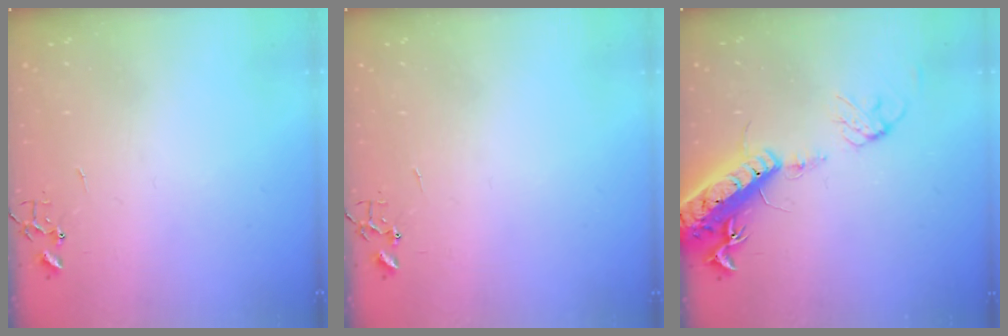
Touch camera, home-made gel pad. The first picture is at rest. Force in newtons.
{"total": 0.0}
{"total": 18.0, "press": 17.6, "slide": 4.1}